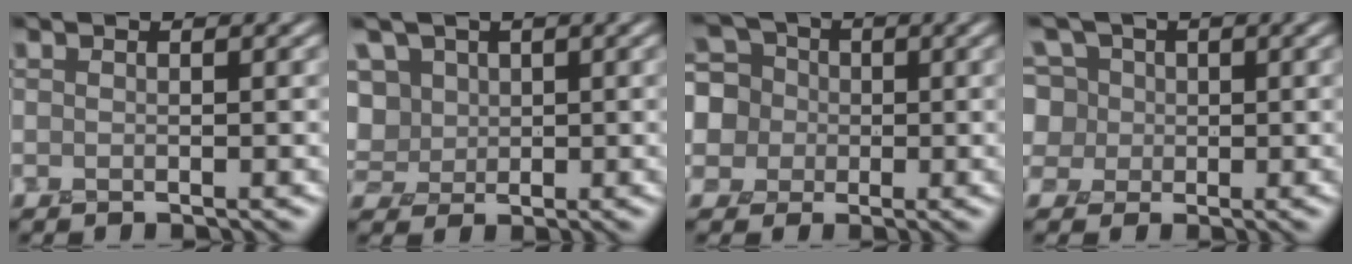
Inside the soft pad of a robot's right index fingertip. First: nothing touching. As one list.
[{"total": 6.9, "force": [3.0, 5.5, 3.0], "torque": [-0.068, 0.030, 0.042]}, {"total": 7.7, "force": [0.9, 7.3, 2.2], "torque": [-0.060, 0.046, -0.012]}, {"total": 7.7, "force": [3.1, 6.5, 2.7], "torque": [-0.052, 0.045, 0.023]}]